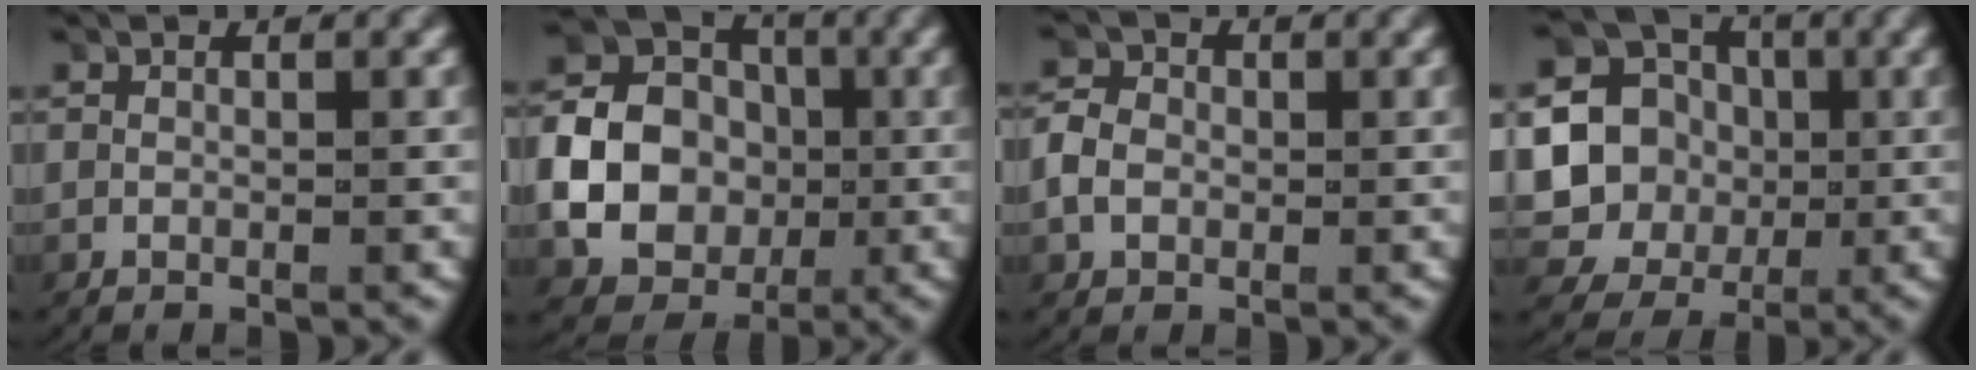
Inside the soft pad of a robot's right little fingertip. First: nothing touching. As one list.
[{"total": 12.5, "force": [-0.2, 11.3, 5.4], "torque": [-0.116, -0.012, -0.017]}, {"total": 2.4, "force": [-0.2, 2.1, 1.1], "torque": [-0.027, 0.005, -0.007]}, {"total": 17.2, "force": [0.2, 16.2, 5.7], "torque": [-0.170, -0.044, -0.005]}]